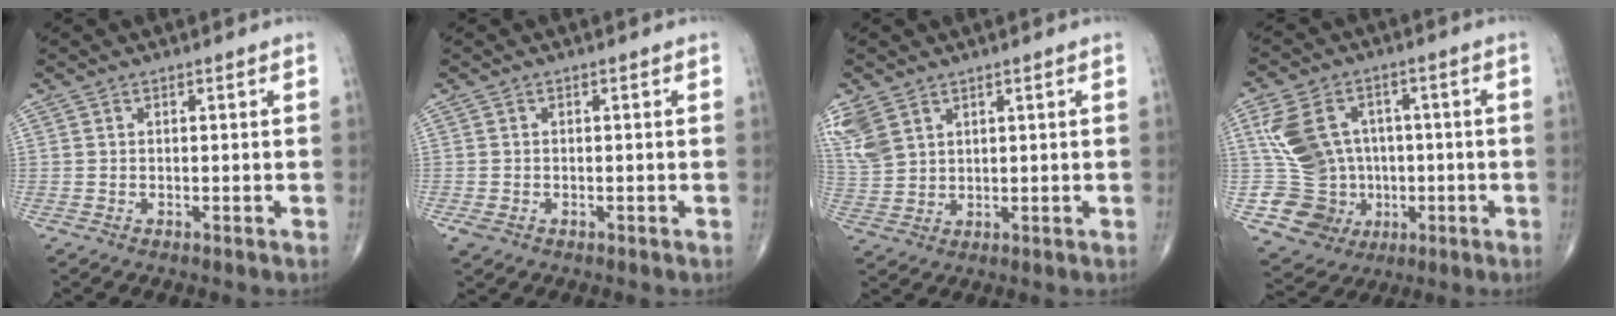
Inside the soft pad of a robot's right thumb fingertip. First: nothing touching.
{"total": 1.9, "force": [-0.8, 1.4, 1.1], "torque": [-0.026, -0.002, -0.010]}
{"total": 8.0, "force": [4.4, 5.1, 4.2], "torque": [-0.100, -0.004, 0.105]}
{"total": 15.0, "force": [0.7, 12.8, 7.7], "torque": [-0.120, 0.012, 0.034]}